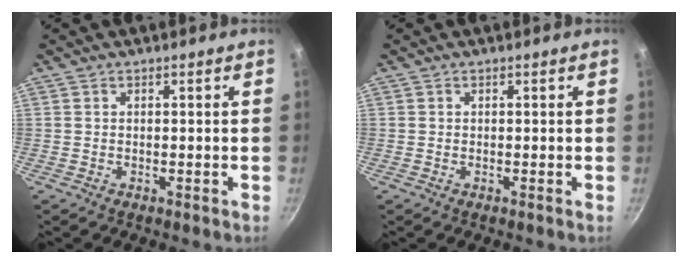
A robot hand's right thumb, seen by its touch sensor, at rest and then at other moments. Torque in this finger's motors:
{"motor_torque": [-0.03, -0.28, -0.52, 0.11, -0.03]}